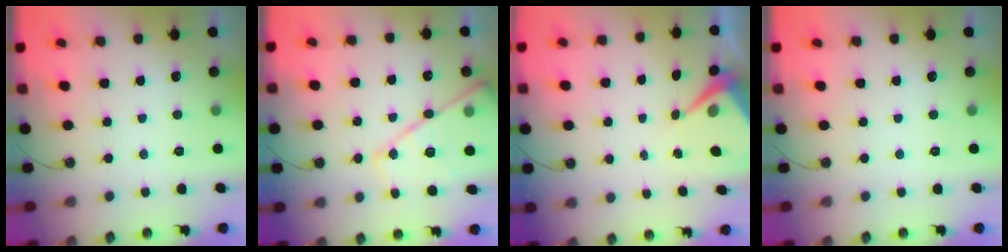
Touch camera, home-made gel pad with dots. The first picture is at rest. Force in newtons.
{"total": 16.1, "press": 16.1, "slide": 0.8}
{"total": 5.2, "press": 5.2, "slide": 0.3}
{"total": 0.0}